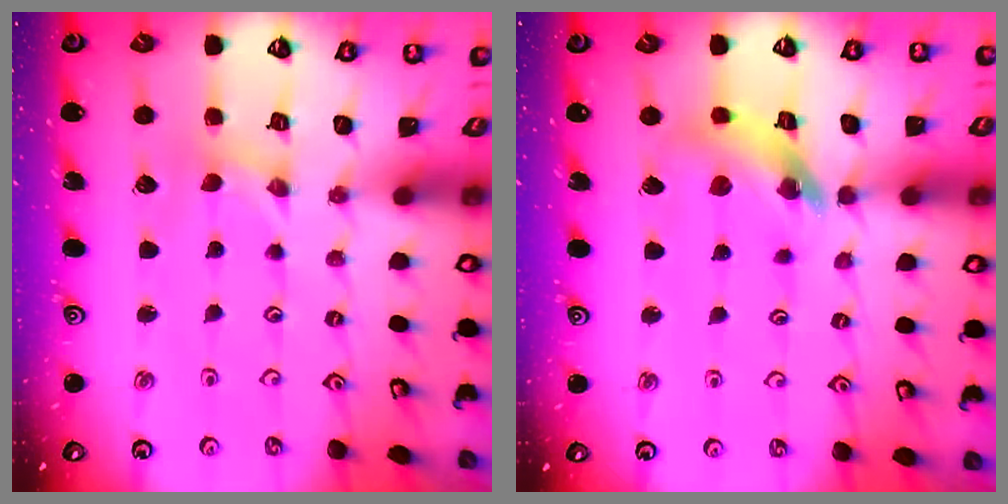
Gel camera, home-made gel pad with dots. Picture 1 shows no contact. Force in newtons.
{"total": 12.4, "press": 12.3, "slide": 1.3}